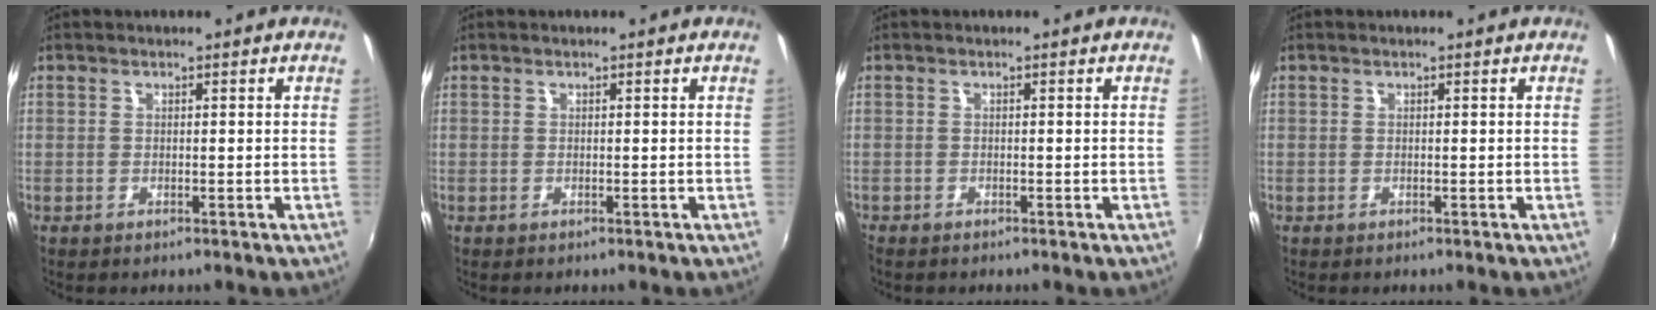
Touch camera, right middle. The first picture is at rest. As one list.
[{"total": 0.0}, {"total": 0.7, "force": [-0.7, 0.2, 0.1], "torque": [-0.004, -0.003, -0.015]}, {"total": 0.0}]